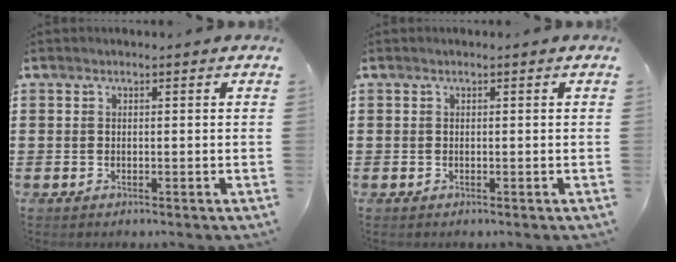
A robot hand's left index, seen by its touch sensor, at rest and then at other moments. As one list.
[{"total": 0.0}]